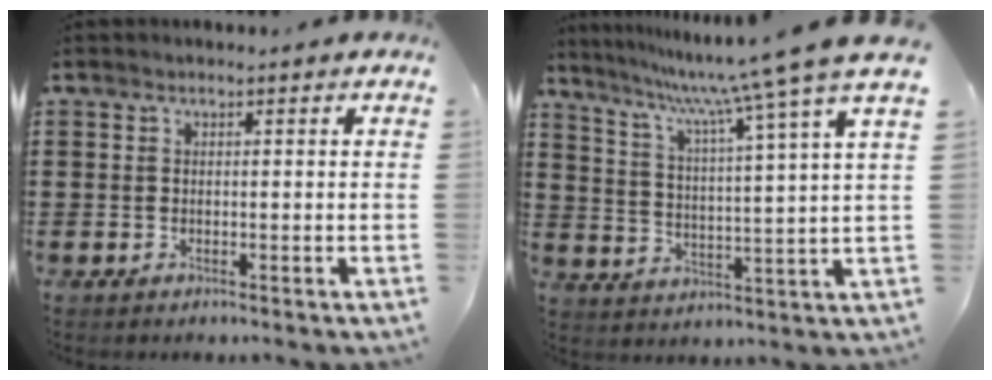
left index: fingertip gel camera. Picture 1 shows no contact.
{"total": 9.6, "force": [8.2, -1.7, 4.6], "torque": [-0.117, -0.059, 0.128]}